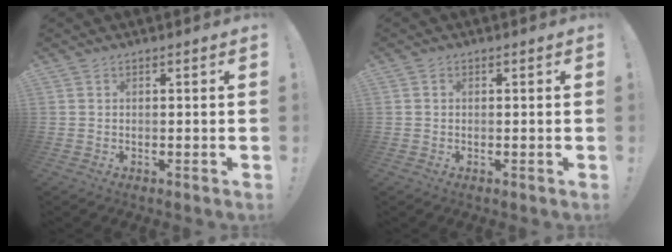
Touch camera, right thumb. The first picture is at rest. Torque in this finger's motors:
{"motor_torque": [-0.34, -0.04, -0.32, 0.13, 0.00]}